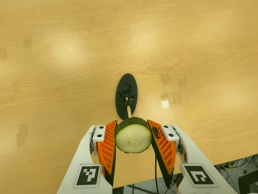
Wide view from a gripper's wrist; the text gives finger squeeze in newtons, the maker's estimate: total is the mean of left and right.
{"total": 10.2, "left": 9.6, "right": 10.7}